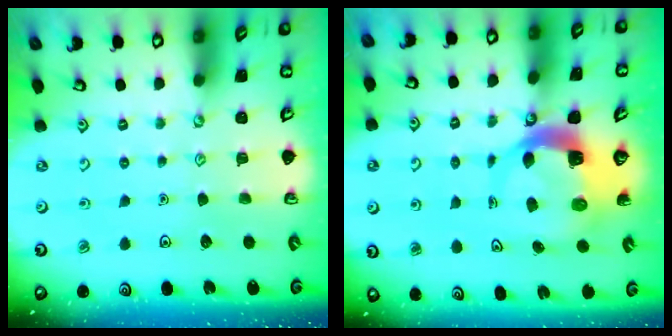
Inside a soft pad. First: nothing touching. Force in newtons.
{"total": 6.8, "press": 6.7, "slide": 0.9}